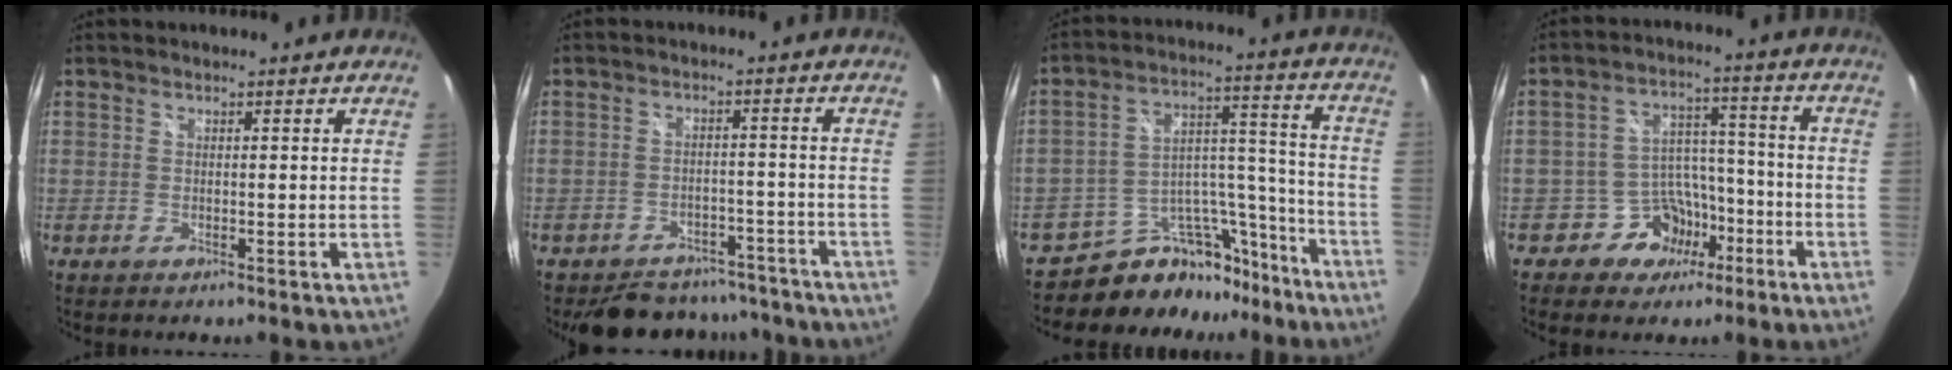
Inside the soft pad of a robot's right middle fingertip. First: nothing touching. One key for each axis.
{"total": 13.1, "fx": -11.2, "fy": 6.1, "fz": 3.3, "tx": -0.080, "ty": 0.021, "tz": -0.136}
{"total": 14.3, "fx": -12.5, "fy": 6.6, "fz": 2.4, "tx": -0.034, "ty": 0.073, "tz": -0.186}
{"total": 8.8, "fx": -5.3, "fy": 6.7, "fz": 2.1, "tx": -0.041, "ty": 0.039, "tz": -0.075}